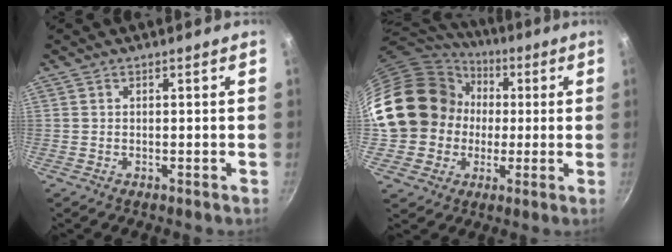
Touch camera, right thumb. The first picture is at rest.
{"total": 19.4, "force": [0.6, 17.5, 8.5], "torque": [-0.140, 0.037, 0.016]}